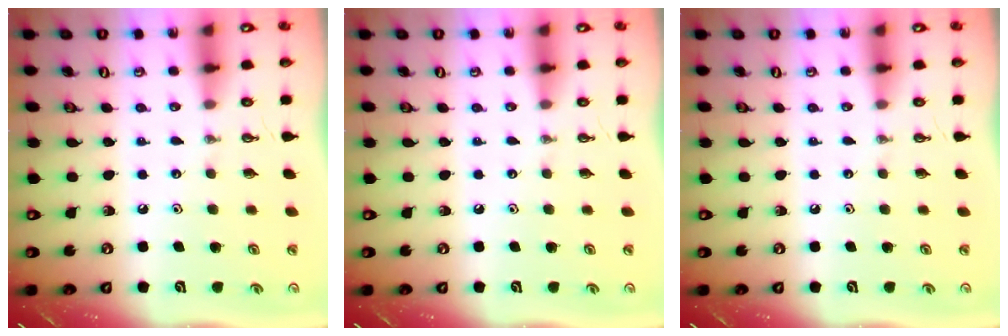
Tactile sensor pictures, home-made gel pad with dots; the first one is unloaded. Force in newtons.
{"total": 0.0}
{"total": 0.0}